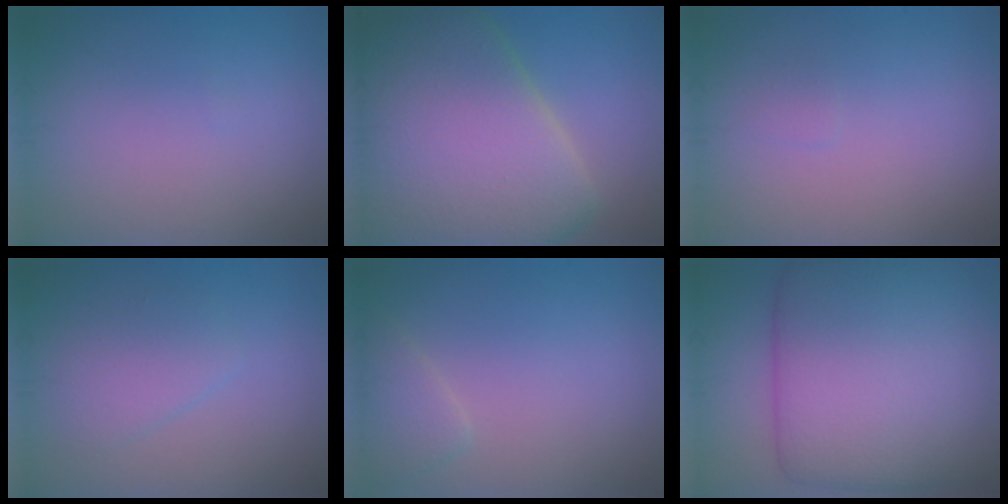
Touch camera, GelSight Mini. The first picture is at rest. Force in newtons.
{"total": 16.4, "press": 16.4, "slide": 1.3}
{"total": 0.5, "press": 0.5, "slide": 0.0}
{"total": 2.4, "press": 2.4, "slide": 0.2}
{"total": 1.9, "press": 1.9, "slide": 0.2}
{"total": 14.4, "press": 14.4, "slide": 0.5}